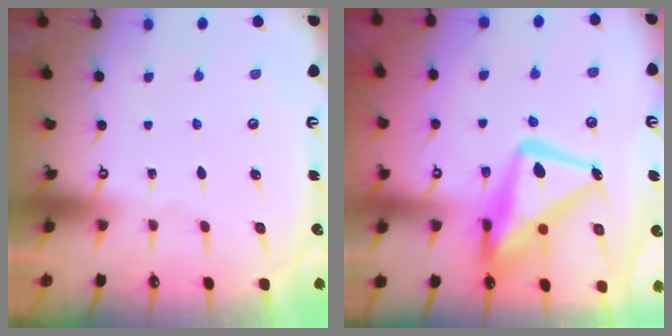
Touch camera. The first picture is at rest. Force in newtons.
{"total": 16.7, "press": 16.7, "slide": 1.5}